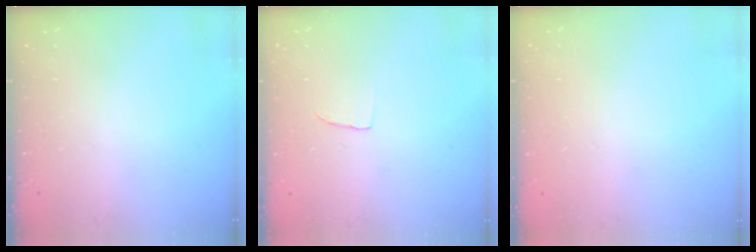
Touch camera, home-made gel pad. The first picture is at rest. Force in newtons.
{"total": 2.7, "press": 2.7, "slide": 0.2}
{"total": 0.0}